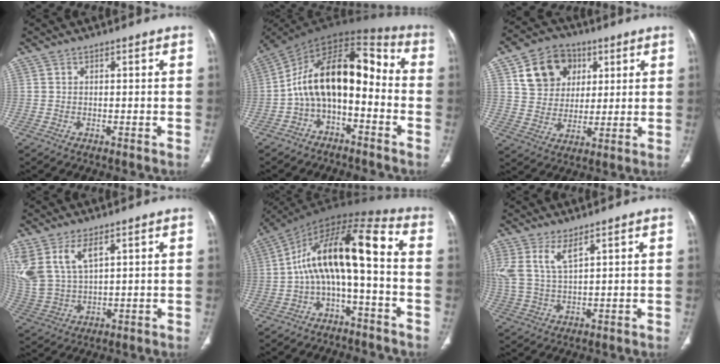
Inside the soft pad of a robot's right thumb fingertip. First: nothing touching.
{"total": 15.6, "force": [-3.0, 8.7, 12.5], "torque": [-0.184, 0.095, -0.062]}
{"total": 13.0, "force": [5.5, 9.9, 6.3], "torque": [-0.079, -0.009, 0.100]}
{"total": 11.8, "force": [5.7, 6.0, 8.4], "torque": [-0.192, -0.015, 0.131]}
{"total": 15.0, "force": [-2.2, 5.4, 13.9], "torque": [-0.243, 0.091, -0.043]}
{"total": 6.5, "force": [3.8, 1.9, 4.9], "torque": [-0.122, -0.017, 0.088]}